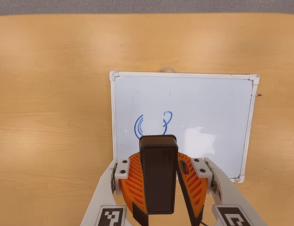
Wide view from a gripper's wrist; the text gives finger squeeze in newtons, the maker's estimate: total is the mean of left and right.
{"total": 9.9, "left": 9.2, "right": 10.7}